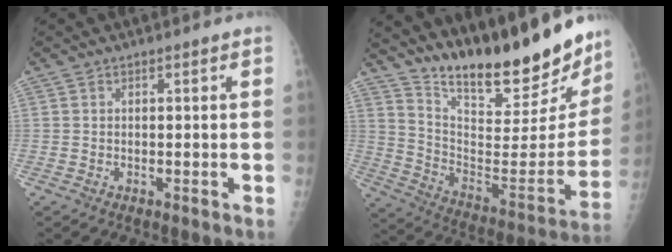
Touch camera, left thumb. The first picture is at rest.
{"total": 27.7, "force": [22.7, 7.1, 14.3], "torque": [-0.194, -0.128, 0.340]}